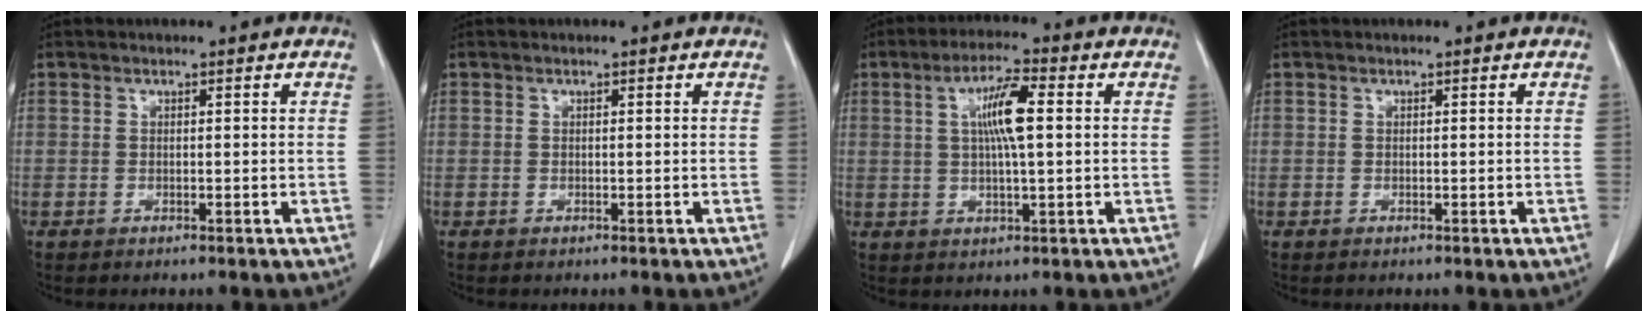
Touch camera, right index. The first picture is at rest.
{"total": 0.0}
{"total": 7.2, "force": [1.4, 0.8, 7.1], "torque": [-0.130, 0.008, 0.023]}
{"total": 0.0}